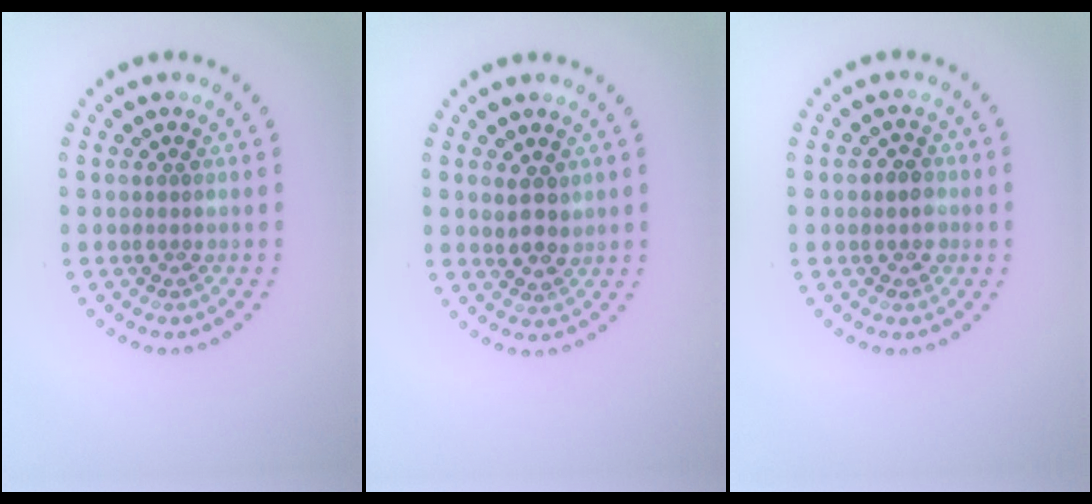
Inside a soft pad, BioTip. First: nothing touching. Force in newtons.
{"total": 2.3, "press": 2.2, "slide": 0.8}
{"total": 1.9, "press": 1.8, "slide": 0.5}